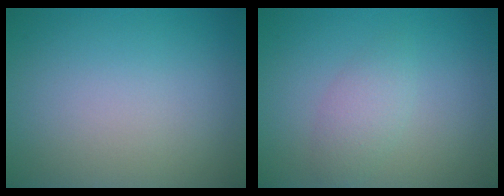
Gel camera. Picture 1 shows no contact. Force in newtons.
{"total": 2.0, "press": 2.0, "slide": 0.1}